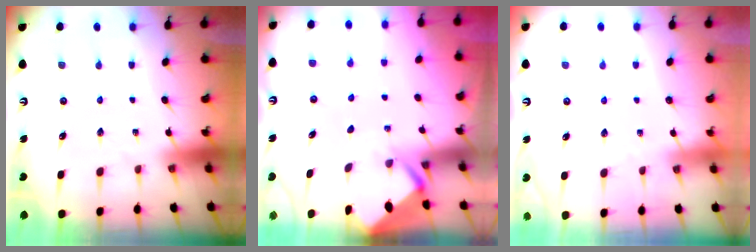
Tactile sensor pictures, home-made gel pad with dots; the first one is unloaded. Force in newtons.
{"total": 2.5, "press": 2.5, "slide": 0.2}
{"total": 2.4, "press": 2.4, "slide": 0.4}